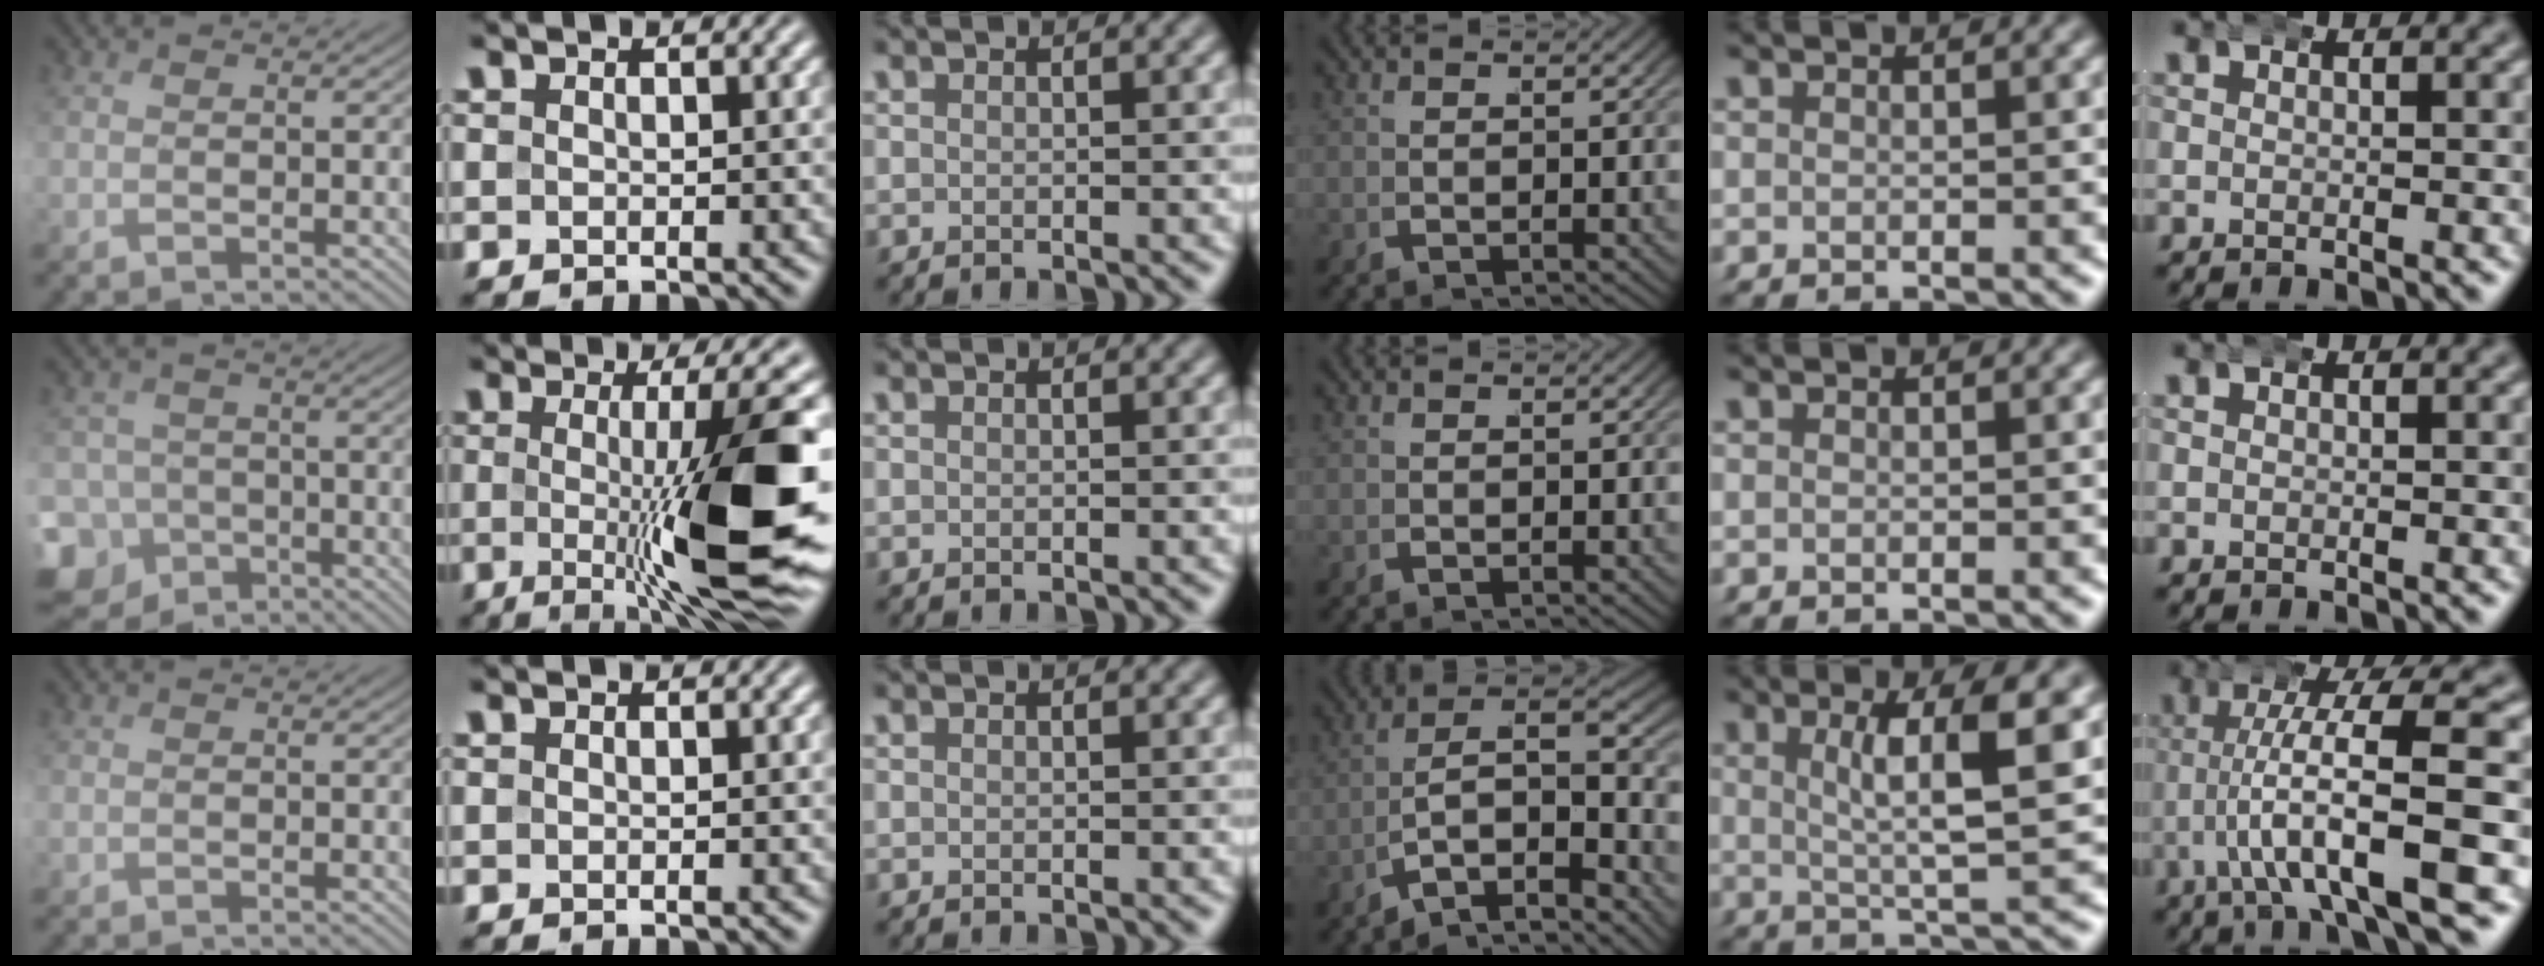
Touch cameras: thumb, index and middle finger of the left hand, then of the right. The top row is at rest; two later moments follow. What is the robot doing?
{"motion": "wrap", "object": "bandana"}